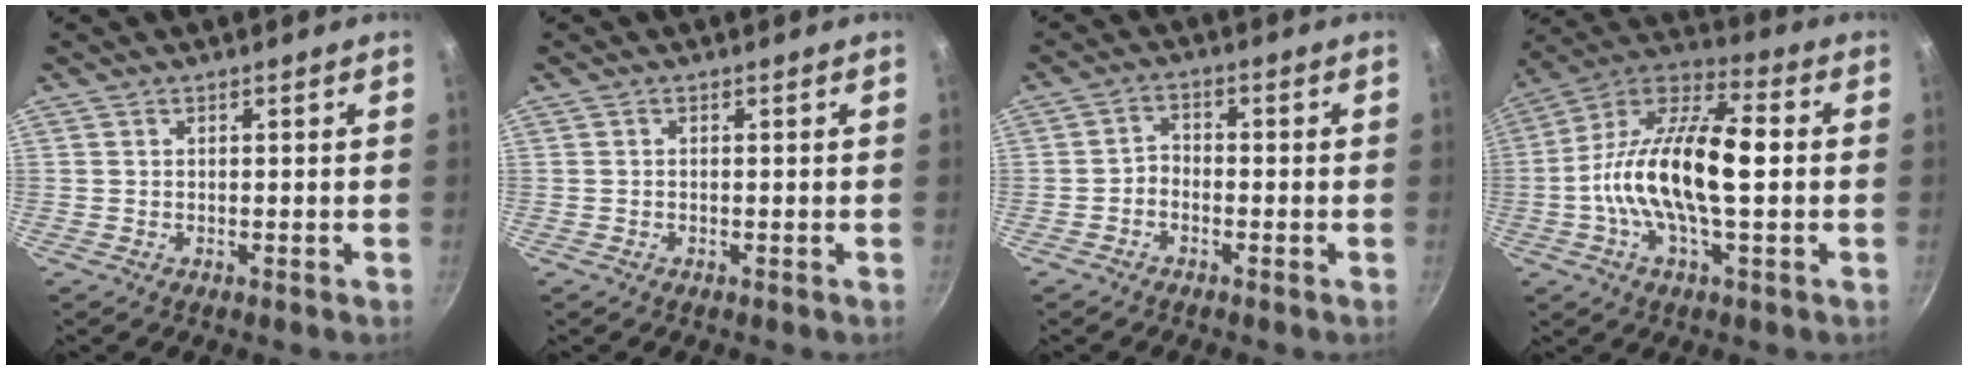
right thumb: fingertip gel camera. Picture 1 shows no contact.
{"total": 0.0}
{"total": 2.8, "force": [-1.5, 1.9, 1.4], "torque": [-0.020, 0.023, -0.033]}
{"total": 19.5, "force": [-0.6, 7.9, 17.8], "torque": [-0.324, 0.030, -0.034]}